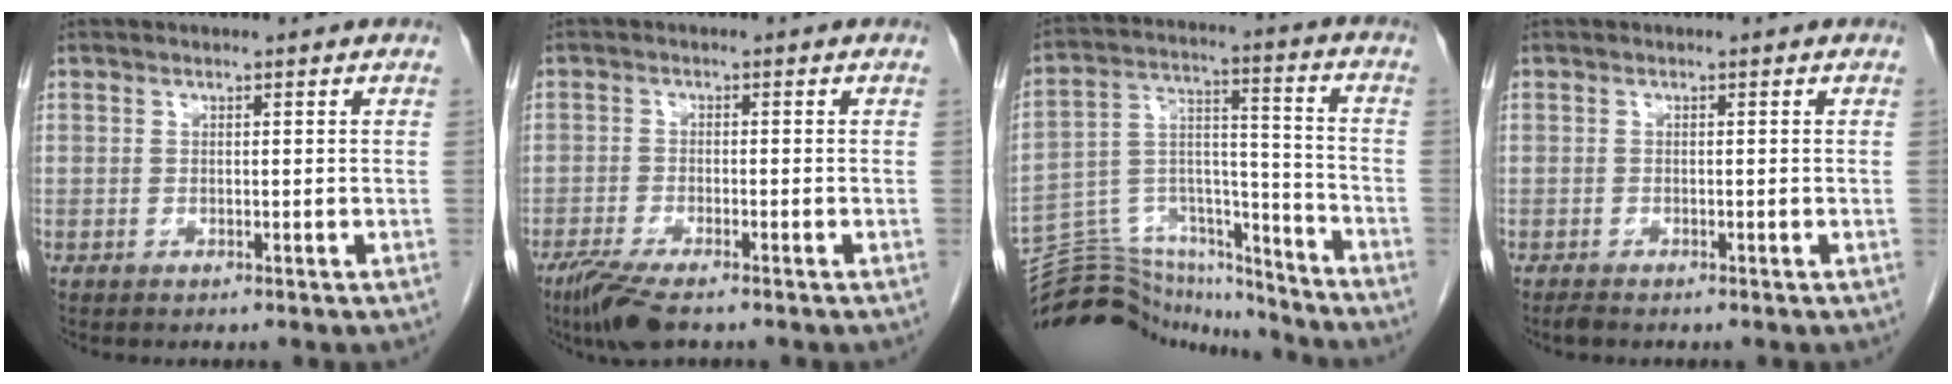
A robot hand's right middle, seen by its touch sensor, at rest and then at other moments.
{"total": 5.9, "force": [-4.3, 0.9, 4.0], "torque": [-0.078, -0.016, -0.074]}
{"total": 19.9, "force": [-19.1, 4.2, 3.5], "torque": [-0.077, 0.046, -0.302]}
{"total": 1.1, "force": [-0.9, 0.2, 0.5], "torque": [-0.020, -0.004, -0.016]}